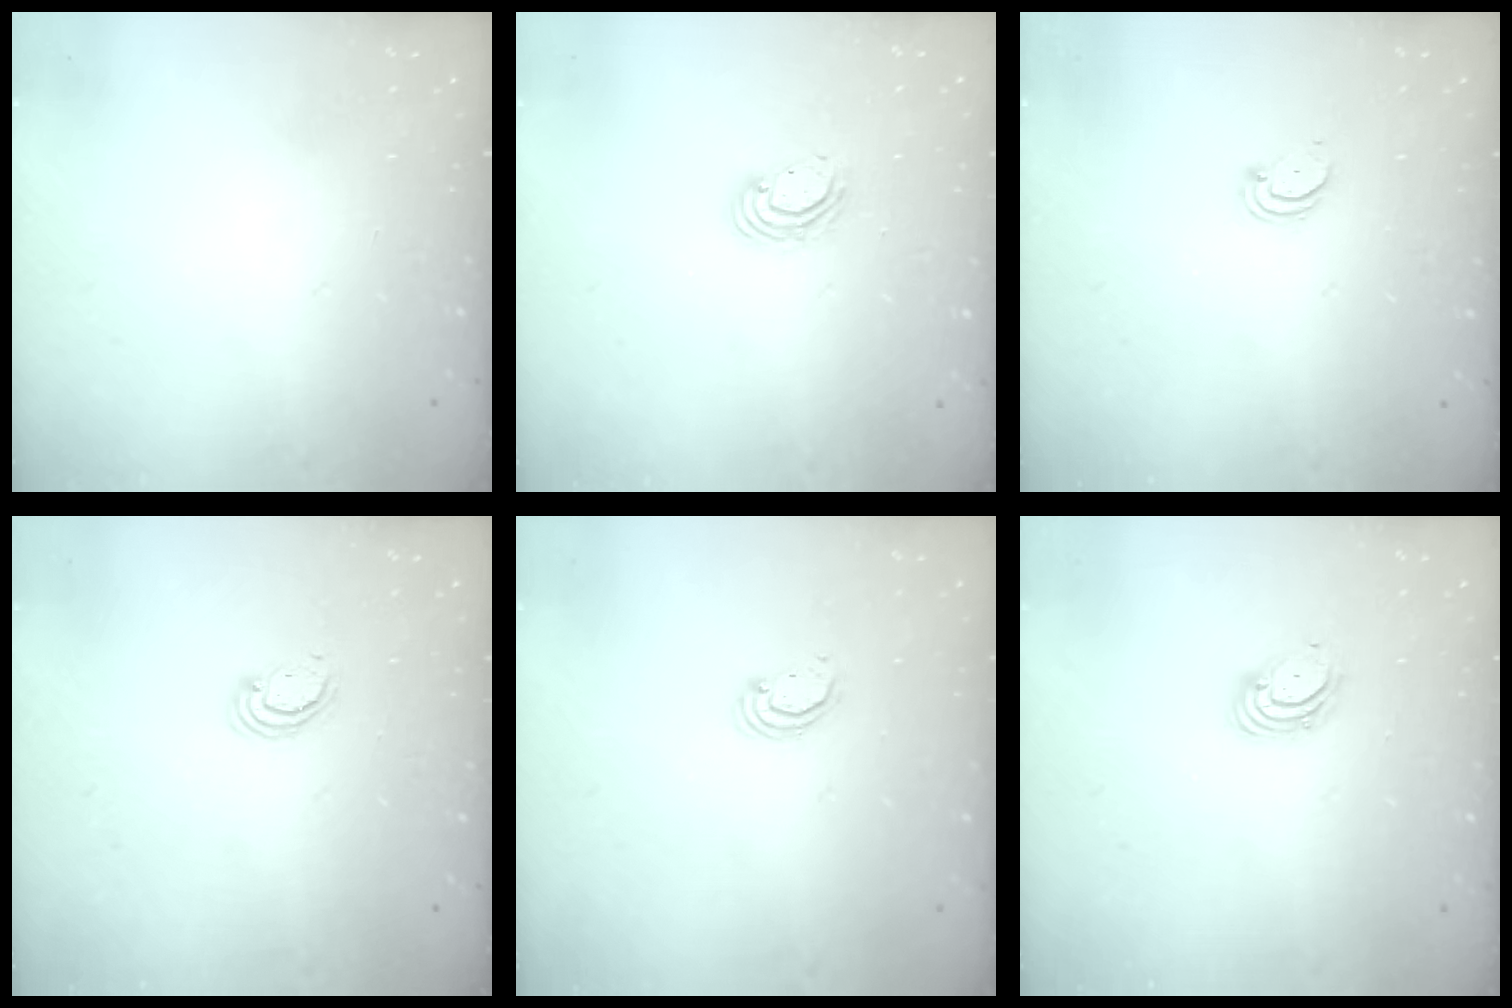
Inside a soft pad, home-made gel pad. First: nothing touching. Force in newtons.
{"total": 5.1, "press": 5.1, "slide": 0.3}
{"total": 2.0, "press": 2.0, "slide": 0.2}
{"total": 2.6, "press": 2.5, "slide": 0.2}
{"total": 2.2, "press": 2.2, "slide": 0.2}
{"total": 3.9, "press": 3.9, "slide": 0.2}